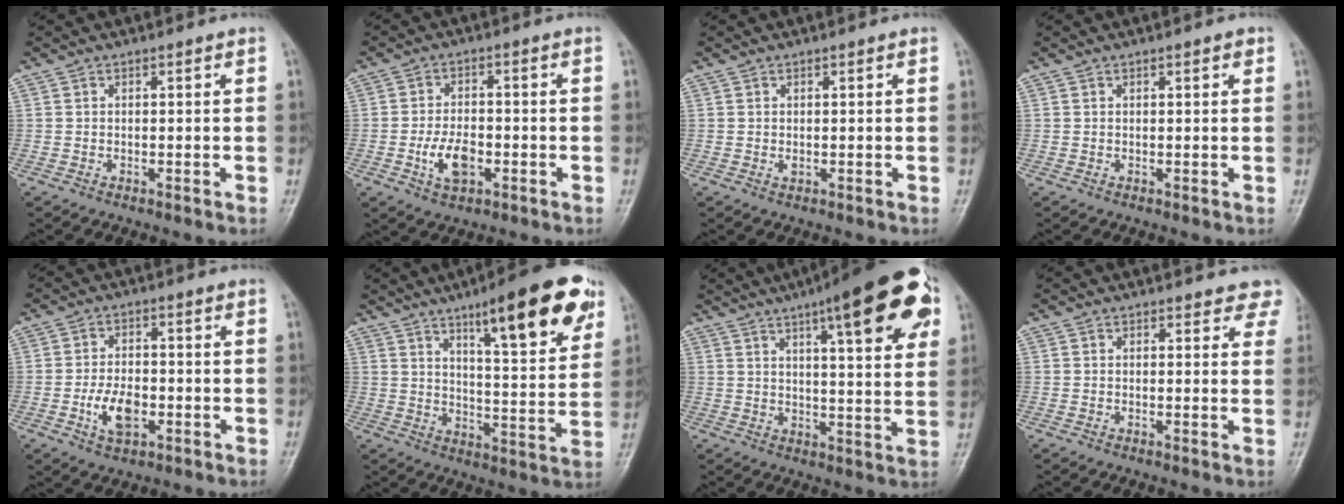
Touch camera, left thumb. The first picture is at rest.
{"total": 6.7, "force": [-2.2, 3.8, 5.1], "torque": [-0.086, 0.010, -0.039]}
{"total": 1.1, "force": [0.1, 0.6, 1.0], "torque": [-0.015, 0.004, 0.006]}
{"total": 1.2, "force": [0.6, 0.4, 1.0], "torque": [-0.012, 0.001, 0.006]}
{"total": 6.9, "force": [-2.1, 4.0, 5.3], "torque": [-0.089, 0.009, -0.038]}
{"total": 19.1, "force": [10.8, 4.4, 15.1], "torque": [-0.179, -0.043, 0.157]}
{"total": 20.5, "force": [9.7, 5.1, 17.4], "torque": [-0.214, -0.013, 0.128]}
{"total": 4.5, "force": [3.8, 2.1, 1.3], "torque": [0.023, -0.015, 0.027]}